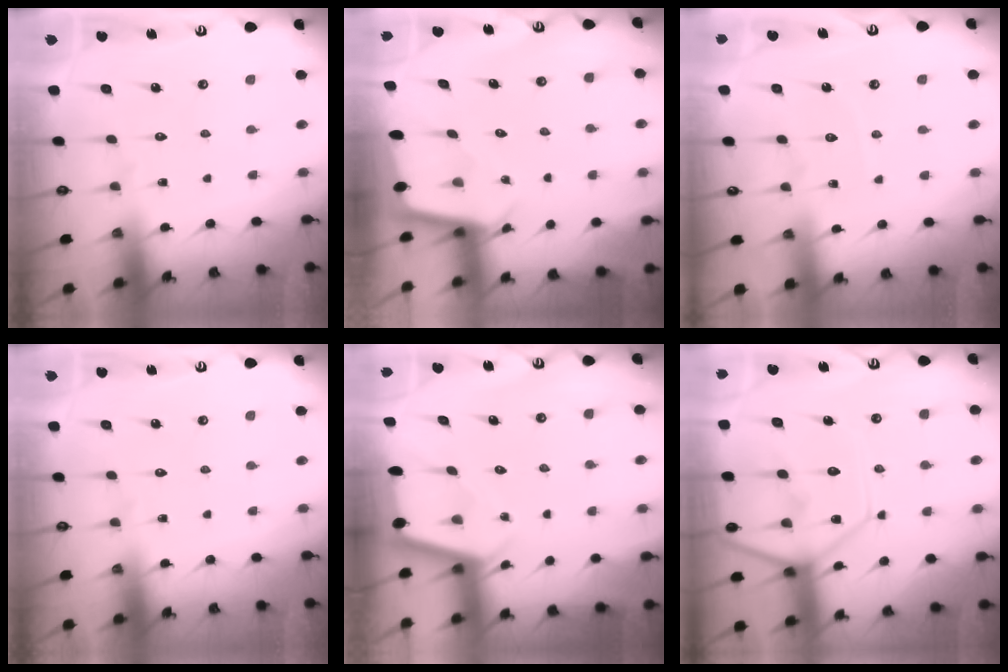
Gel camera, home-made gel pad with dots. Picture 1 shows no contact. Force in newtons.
{"total": 2.5, "press": 2.5, "slide": 0.1}
{"total": 2.7, "press": 2.6, "slide": 0.4}
{"total": 0.0}
{"total": 2.2, "press": 2.2, "slide": 0.1}
{"total": 13.9, "press": 13.9, "slide": 1.3}